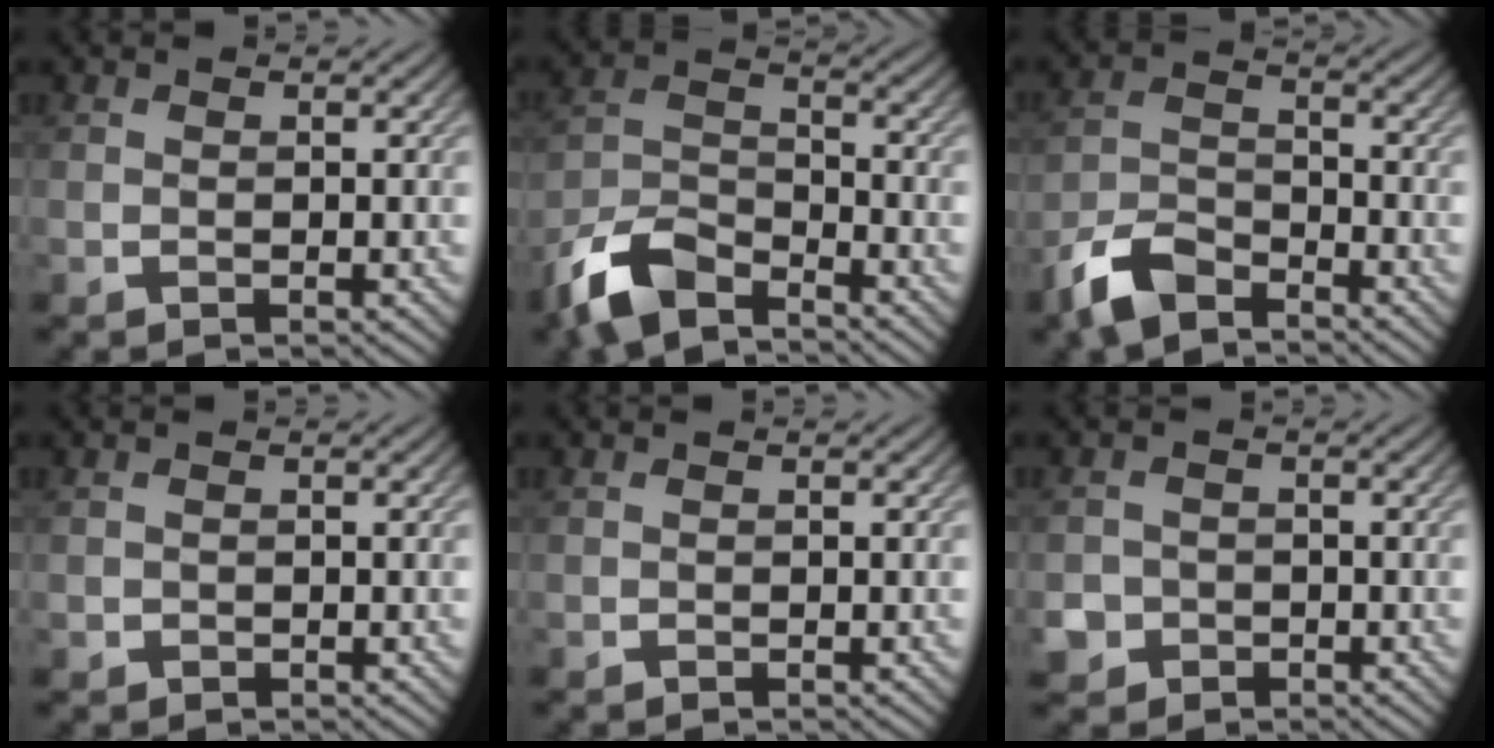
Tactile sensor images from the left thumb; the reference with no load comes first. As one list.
[{"total": 8.6, "force": [-6.7, 3.1, 4.4], "torque": [-0.094, -0.008, -0.152]}, {"total": 6.5, "force": [-5.1, 2.5, 3.1], "torque": [-0.067, -0.006, -0.116]}, {"total": 0.7, "force": [-0.2, 0.6, 0.0], "torque": [0.000, -0.006, -0.004]}, {"total": 0.0}, {"total": 3.0, "force": [-1.6, 2.5, 0.5], "torque": [-0.013, -0.003, -0.034]}]